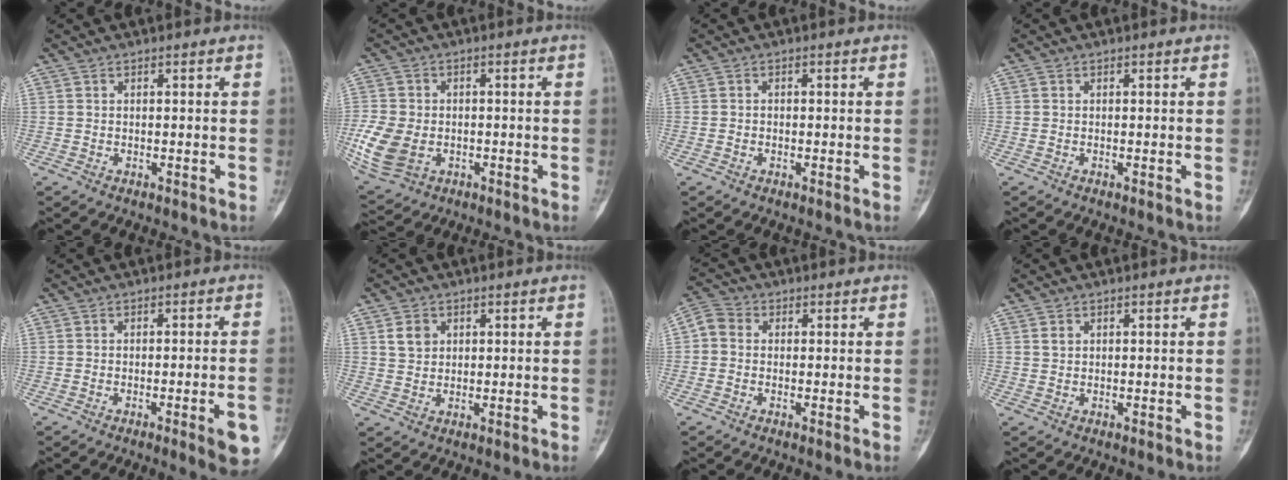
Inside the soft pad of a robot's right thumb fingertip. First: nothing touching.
{"total": 10.6, "force": [-2.4, 7.6, 6.9], "torque": [-0.150, -0.001, -0.037]}
{"total": 0.6, "force": [-0.2, 0.5, 0.3], "torque": [-0.004, 0.002, -0.007]}
{"total": 0.0}
{"total": 7.0, "force": [-3.0, 1.1, 6.3], "torque": [-0.066, 0.006, -0.034]}
{"total": 3.5, "force": [1.4, 2.8, 1.6], "torque": [-0.014, -0.004, 0.029]}
{"total": 4.0, "force": [0.1, 3.5, 1.9], "torque": [-0.029, 0.012, -0.009]}
{"total": 1.1, "force": [0.5, 0.8, 0.5], "torque": [-0.003, 0.001, 0.011]}